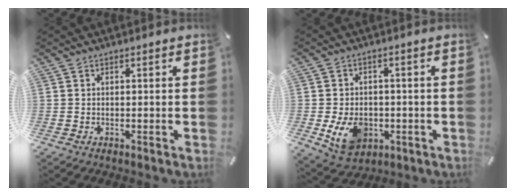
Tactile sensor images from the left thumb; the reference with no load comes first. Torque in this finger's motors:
{"motor_torque": [0.88, 2.62, 0.46, -0.23, 0.36]}